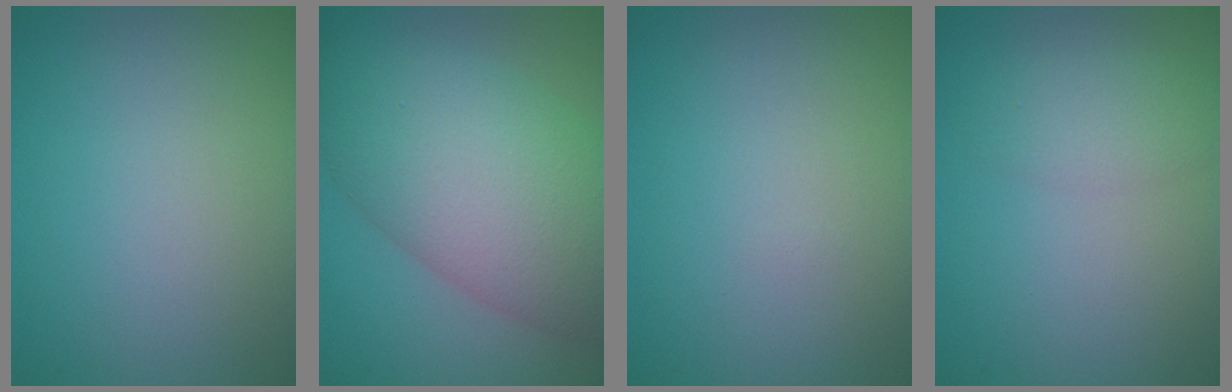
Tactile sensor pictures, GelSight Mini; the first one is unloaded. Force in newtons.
{"total": 11.3, "press": 11.3, "slide": 0.4}
{"total": 0.0}
{"total": 2.1, "press": 2.1, "slide": 0.1}